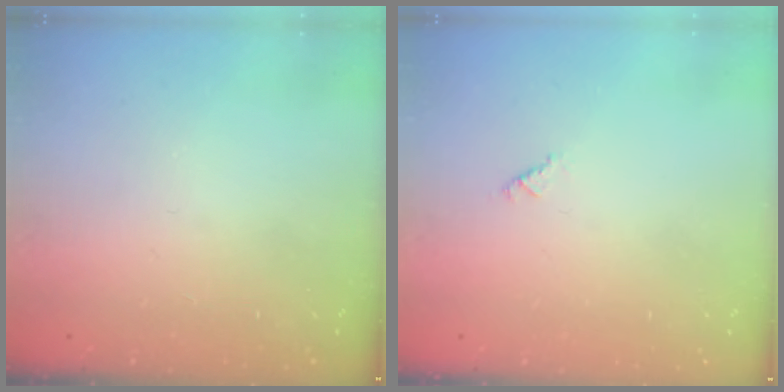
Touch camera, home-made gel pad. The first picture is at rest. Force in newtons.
{"total": 0.6, "press": 0.6, "slide": 0.2}